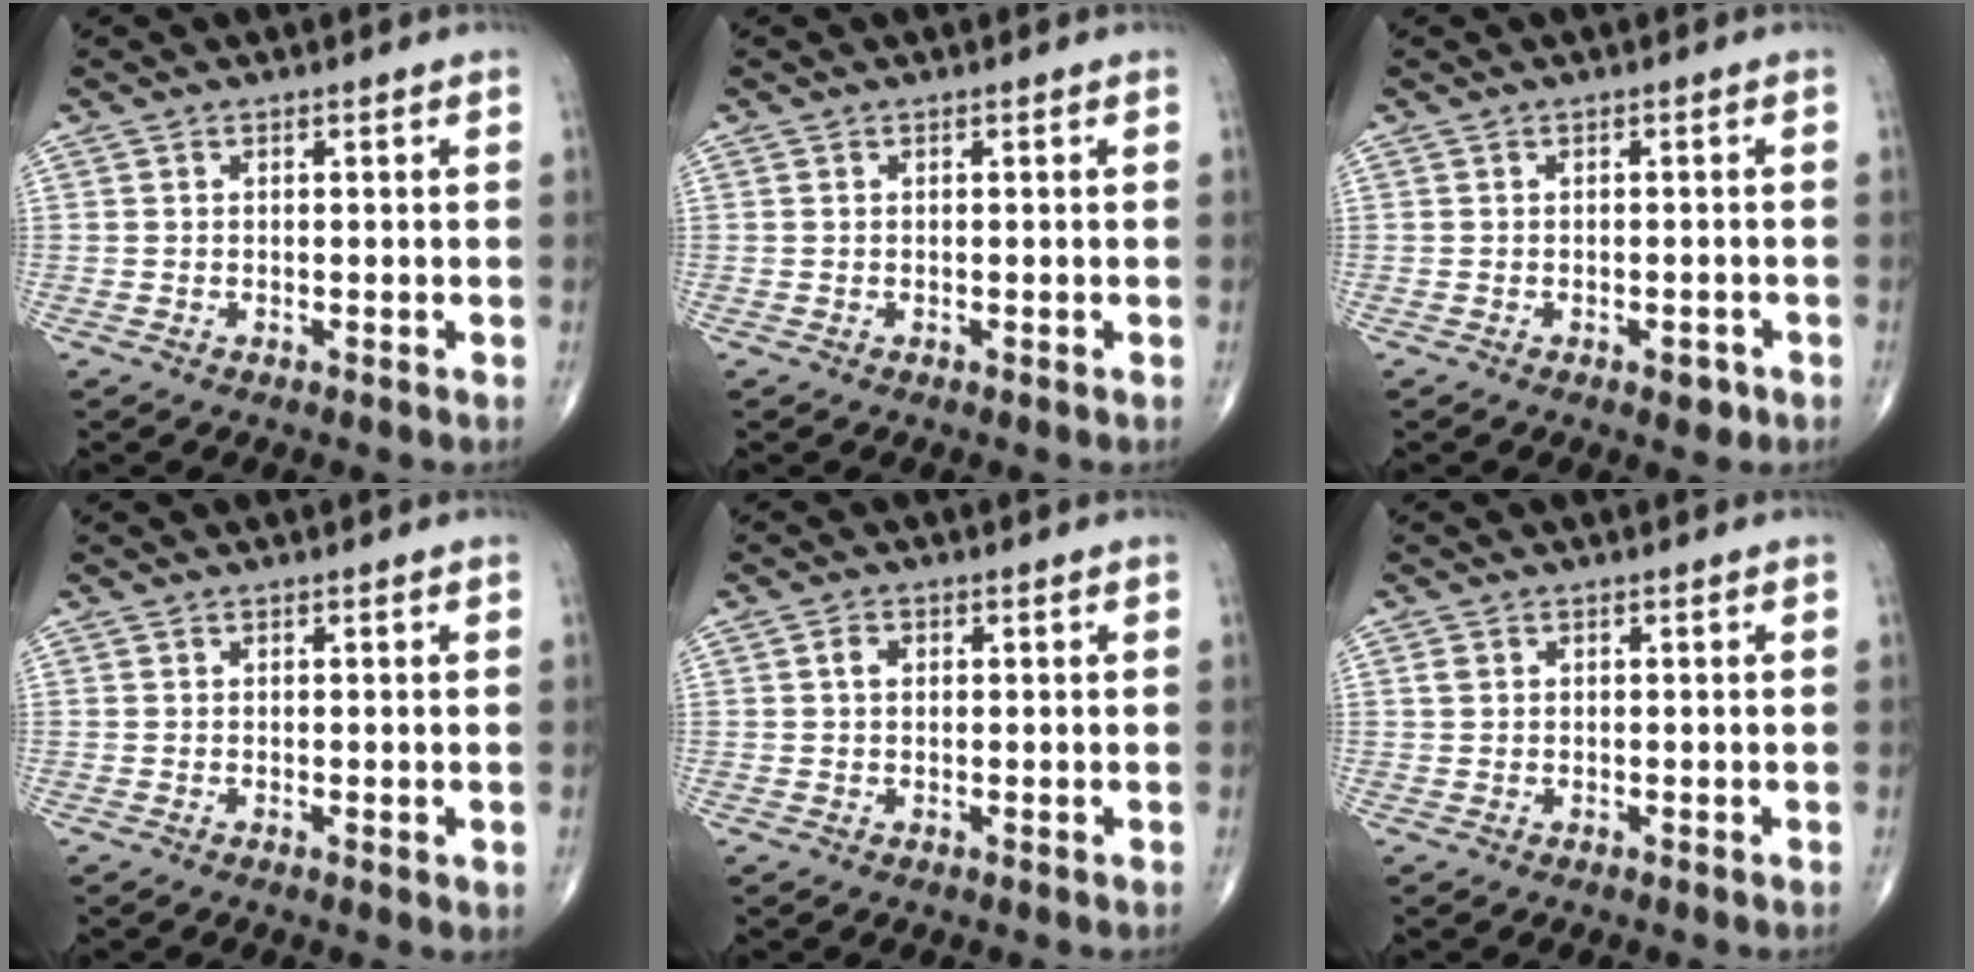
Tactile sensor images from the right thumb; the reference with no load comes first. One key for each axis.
{"total": 0.0}
{"total": 2.2, "fx": -1.2, "fy": 1.1, "fz": 1.5, "tx": -0.010, "ty": 0.004, "tz": -0.013}
{"total": 1.0, "fx": 0.1, "fy": 0.3, "fz": 0.9, "tx": -0.014, "ty": -0.005, "tz": 0.000}
{"total": 1.9, "fx": 0.5, "fy": 1.4, "fz": 1.2, "tx": -0.017, "ty": 0.005, "tz": 0.006}
{"total": 1.1, "fx": 0.3, "fy": 0.9, "fz": 0.5, "tx": -0.008, "ty": 0.004, "tz": 0.006}